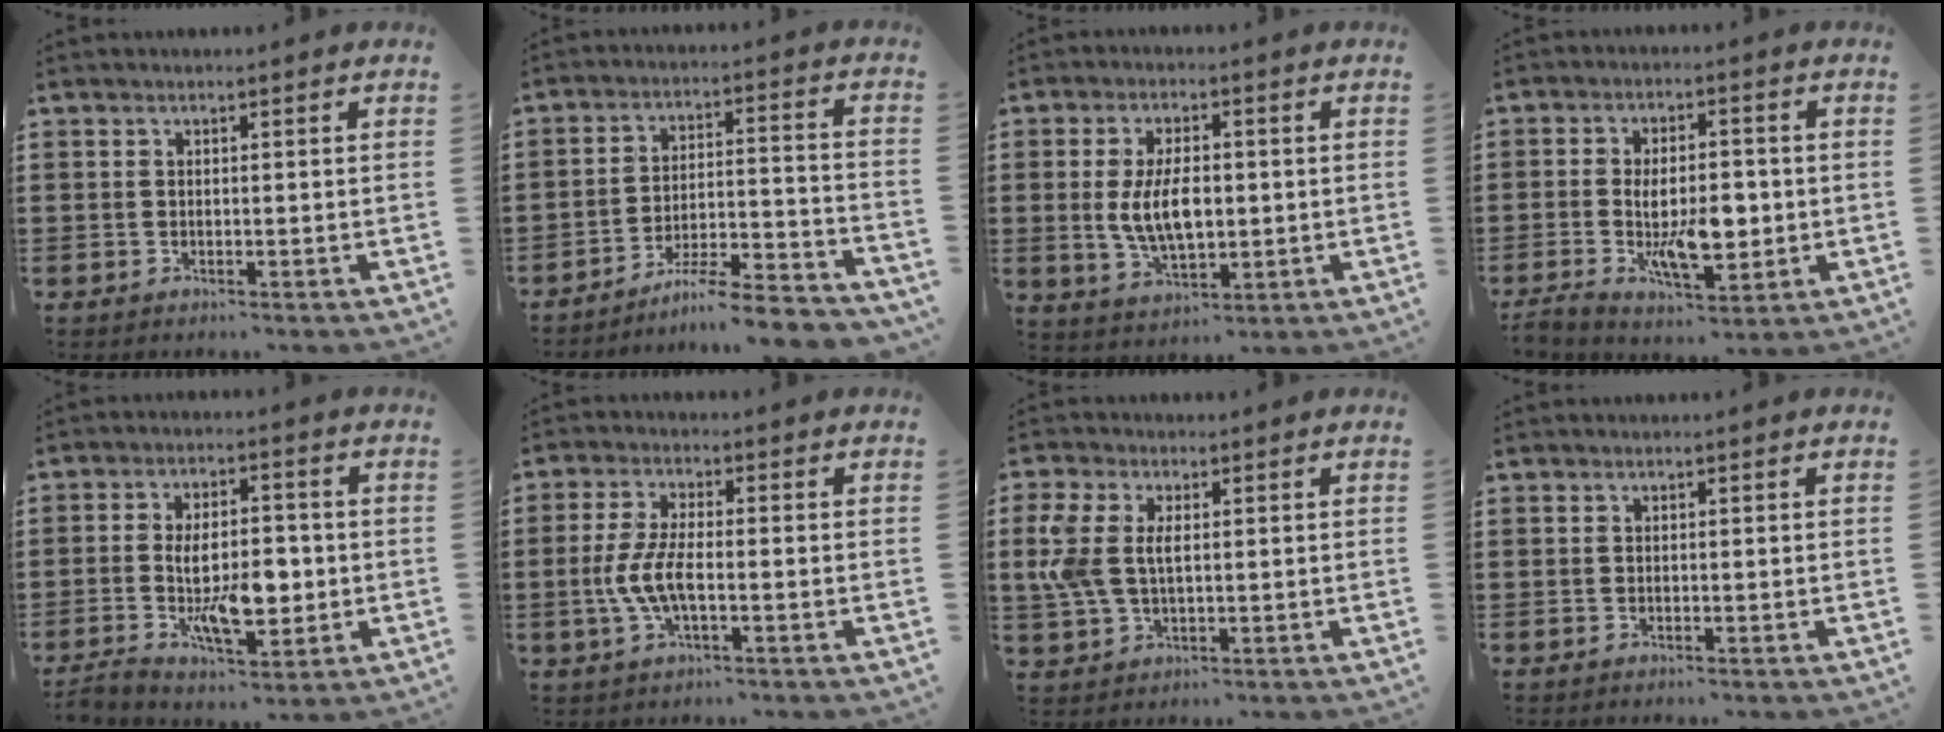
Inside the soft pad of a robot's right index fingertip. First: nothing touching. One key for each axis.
{"total": 7.0, "fx": -6.4, "fy": -0.4, "fz": 2.8, "tx": -0.046, "ty": -0.005, "tz": -0.126}
{"total": 7.6, "fx": 0.1, "fy": 3.9, "fz": 6.5, "tx": -0.136, "ty": -0.001, "tz": -0.005}
{"total": 8.6, "fx": -1.3, "fy": 4.0, "fz": 7.6, "tx": -0.134, "ty": -0.002, "tz": -0.026}
{"total": 9.5, "fx": -1.5, "fy": 4.5, "fz": 8.3, "tx": -0.144, "ty": 0.000, "tz": -0.029}
{"total": 6.2, "fx": -1.5, "fy": 2.1, "fz": 5.6, "tx": -0.132, "ty": -0.007, "tz": -0.035}
{"total": 6.0, "fx": 1.0, "fy": 3.3, "fz": 4.8, "tx": -0.128, "ty": -0.001, "tz": 0.008}
{"total": 0.0}